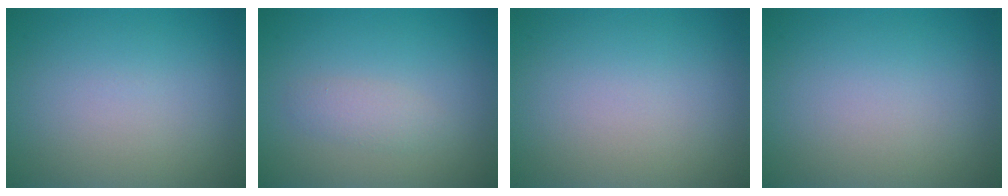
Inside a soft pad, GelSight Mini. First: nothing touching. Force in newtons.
{"total": 1.5, "press": 1.5, "slide": 0.1}
{"total": 0.0}
{"total": 0.0}